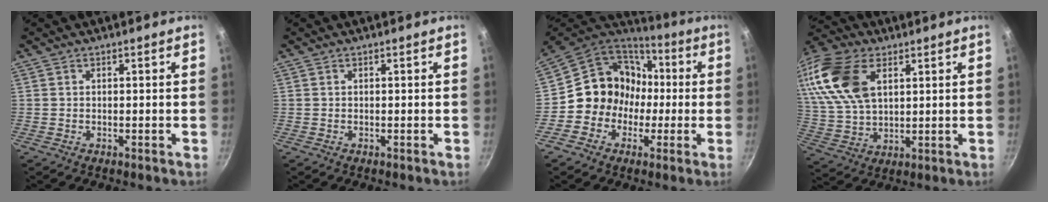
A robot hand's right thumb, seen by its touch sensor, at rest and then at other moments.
{"total": 0.0}
{"total": 14.8, "force": [-1.1, 13.5, 5.9], "torque": [-0.045, 0.055, -0.028]}
{"total": 20.5, "force": [7.8, 12.5, 14.2], "torque": [-0.298, -0.002, 0.151]}